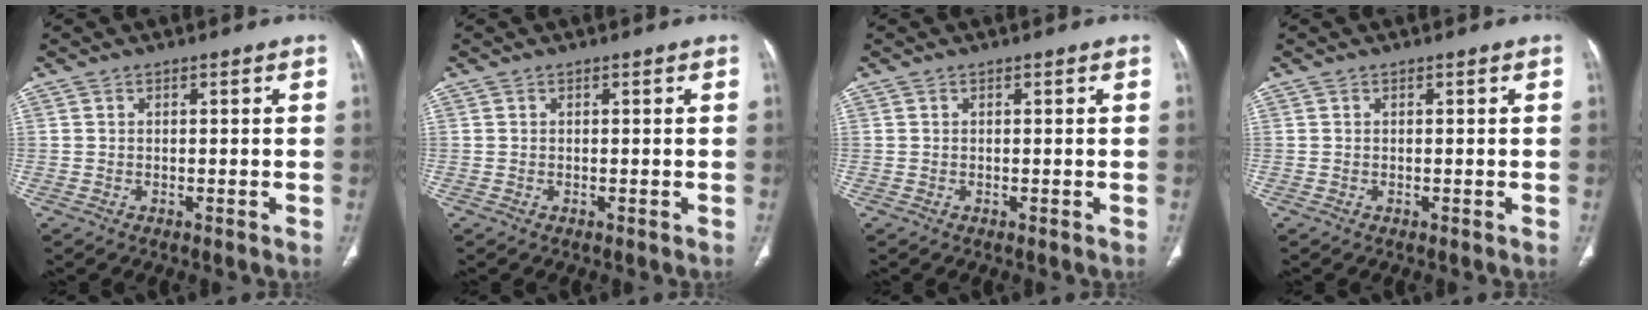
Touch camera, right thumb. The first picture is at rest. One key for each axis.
{"total": 0.0}
{"total": 0.0}
{"total": 0.0}